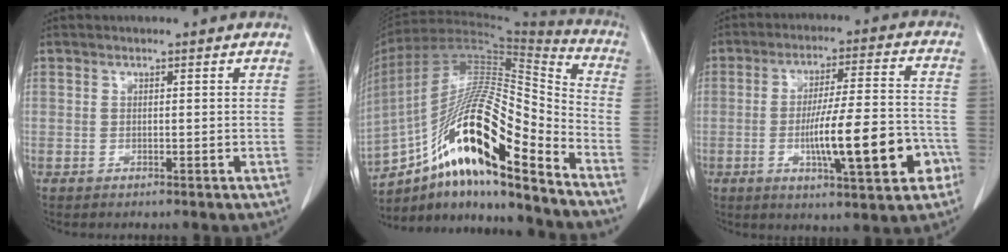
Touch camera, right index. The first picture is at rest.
{"total": 22.4, "force": [-13.5, 3.3, 17.6], "torque": [-0.323, 0.007, -0.237]}
{"total": 14.8, "force": [-4.6, 2.1, 14.0], "torque": [-0.224, 0.006, -0.063]}